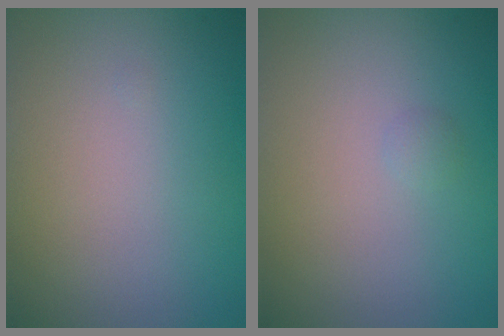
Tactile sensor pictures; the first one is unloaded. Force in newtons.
{"total": 0.5, "press": 0.5, "slide": 0.0}